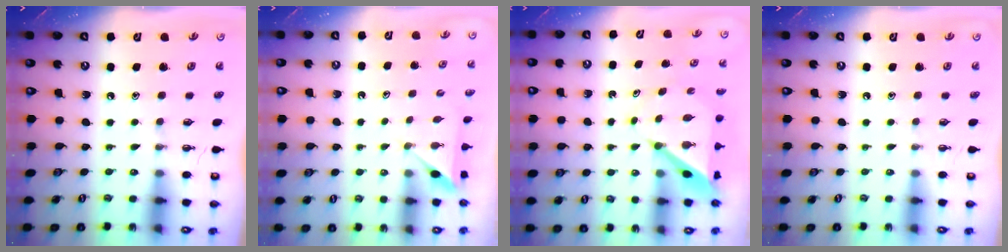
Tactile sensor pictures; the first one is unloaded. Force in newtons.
{"total": 2.5, "press": 2.5, "slide": 0.2}
{"total": 6.0, "press": 5.9, "slide": 0.6}
{"total": 0.0}